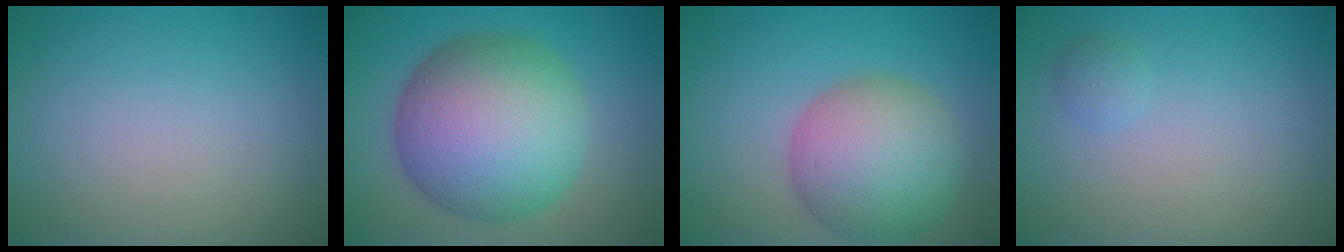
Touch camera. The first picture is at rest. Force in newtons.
{"total": 13.9, "press": 13.9, "slide": 0.4}
{"total": 8.7, "press": 8.7, "slide": 0.4}
{"total": 0.9, "press": 0.9, "slide": 0.0}